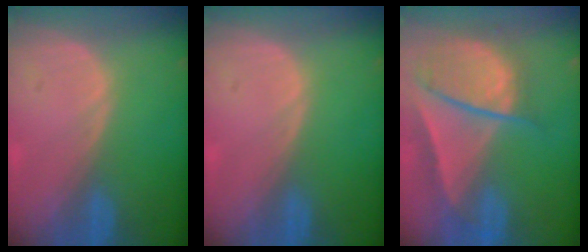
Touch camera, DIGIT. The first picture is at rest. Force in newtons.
{"total": 0.0}
{"total": 9.5, "press": 8.2, "slide": 4.8}